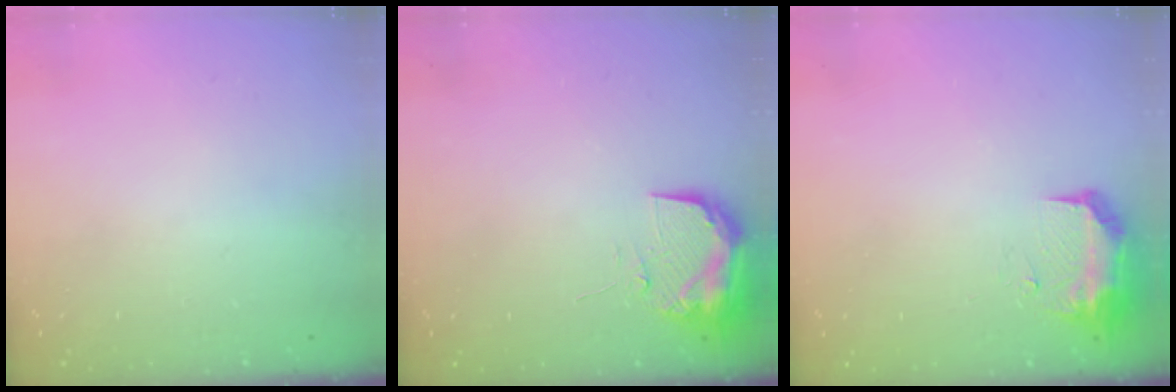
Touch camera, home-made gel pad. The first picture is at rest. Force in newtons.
{"total": 10.4, "press": 10.4, "slide": 1.2}
{"total": 15.7, "press": 10.5, "slide": 11.7}